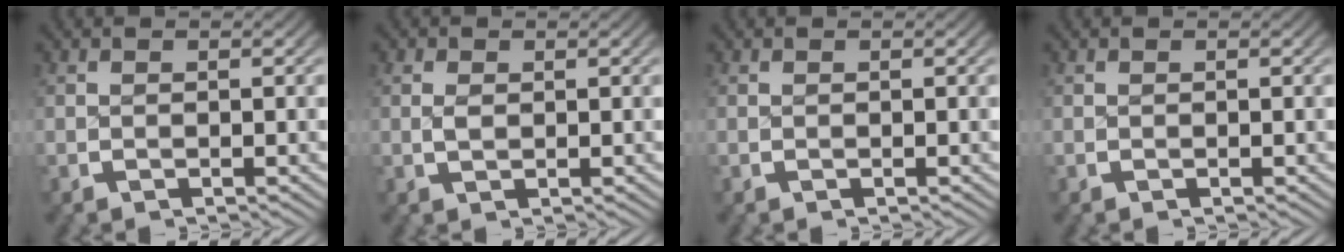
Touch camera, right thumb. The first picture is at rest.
{"total": 0.9, "force": [0.3, 0.7, 0.6], "torque": [-0.016, -0.009, 0.010]}
{"total": 0.0}
{"total": 0.0}